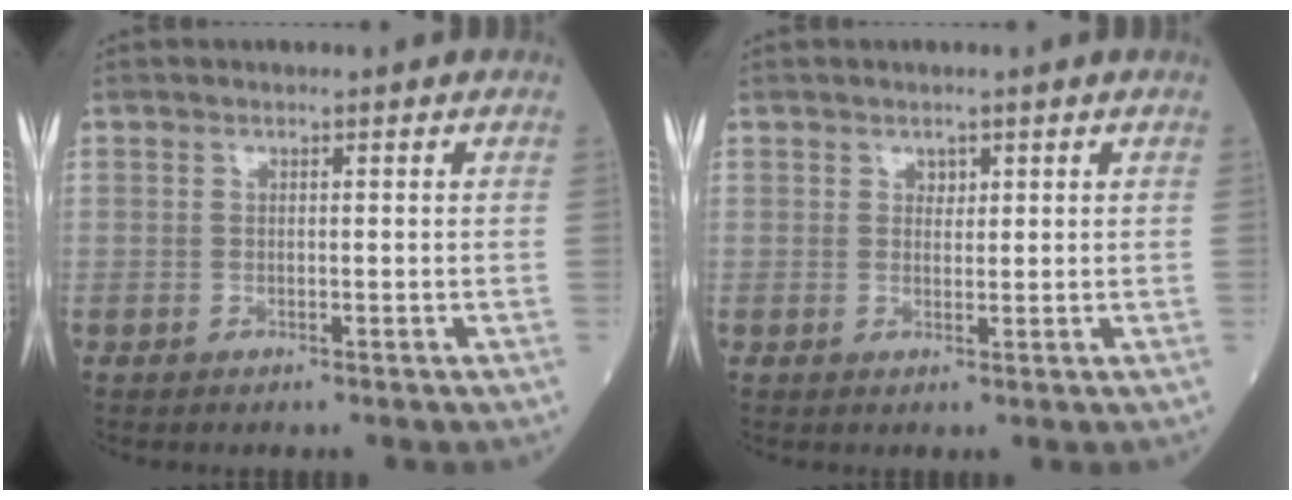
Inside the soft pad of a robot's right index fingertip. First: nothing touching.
{"total": 1.1, "force": [0.6, 0.8, 0.4], "torque": [-0.001, -0.002, 0.009]}